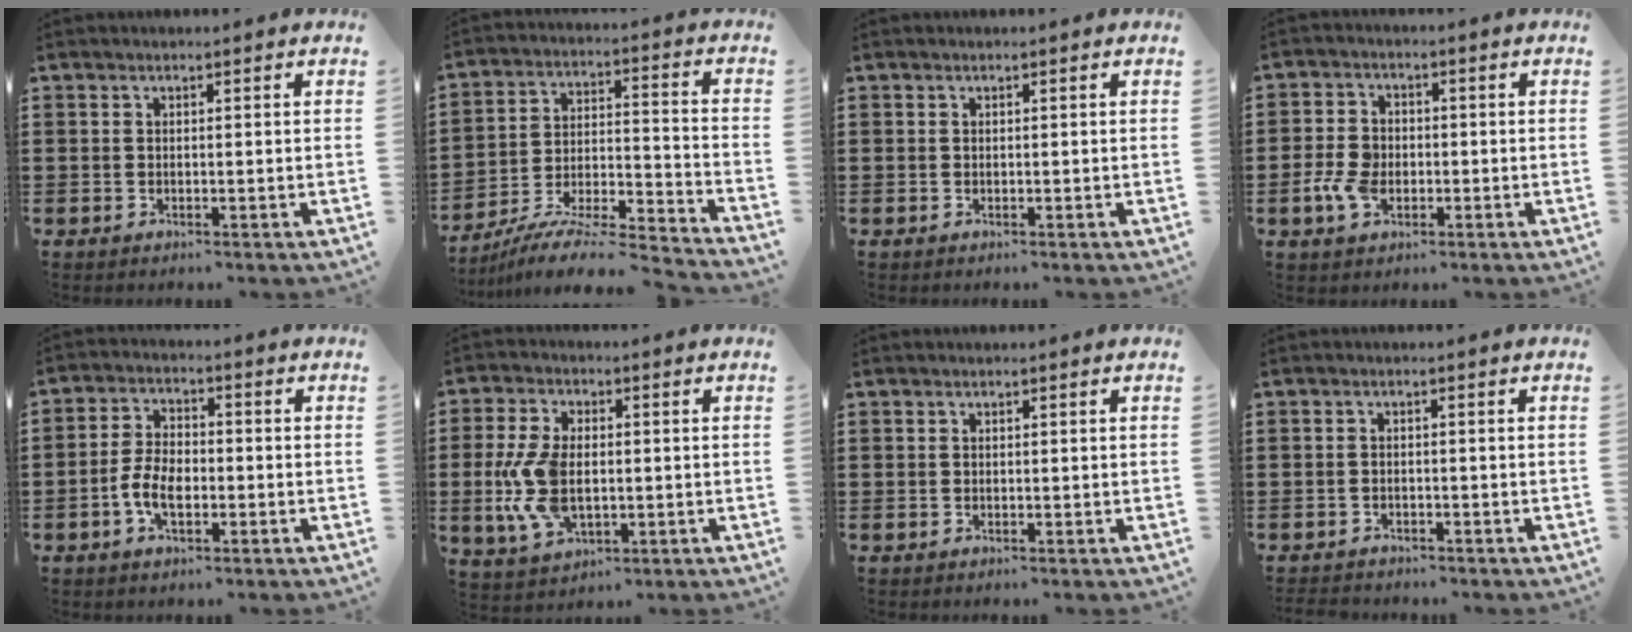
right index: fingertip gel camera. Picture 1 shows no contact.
{"total": 8.1, "force": [-7.5, 0.3, 3.0], "torque": [-0.049, -0.002, -0.151]}
{"total": 0.0}
{"total": 5.2, "force": [-1.6, 3.7, 3.4], "torque": [-0.092, 0.000, -0.035]}
{"total": 5.9, "force": [-1.9, 3.1, 4.7], "torque": [-0.114, -0.001, -0.044]}
{"total": 9.6, "force": [-0.8, 5.5, 7.9], "torque": [-0.195, -0.005, -0.022]}
{"total": 0.0}
{"total": 1.3, "force": [-1.2, 0.2, -0.1], "torque": [-0.002, 0.001, -0.028]}